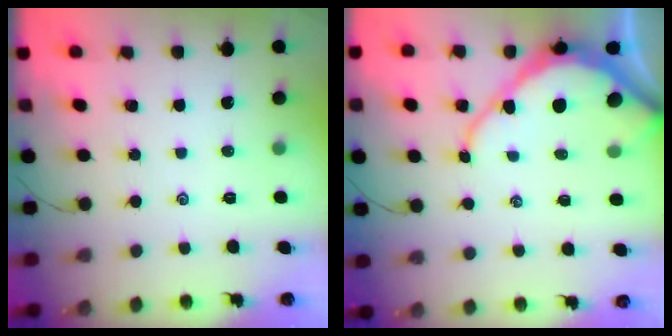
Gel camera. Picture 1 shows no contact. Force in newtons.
{"total": 10.2, "press": 10.1, "slide": 1.1}